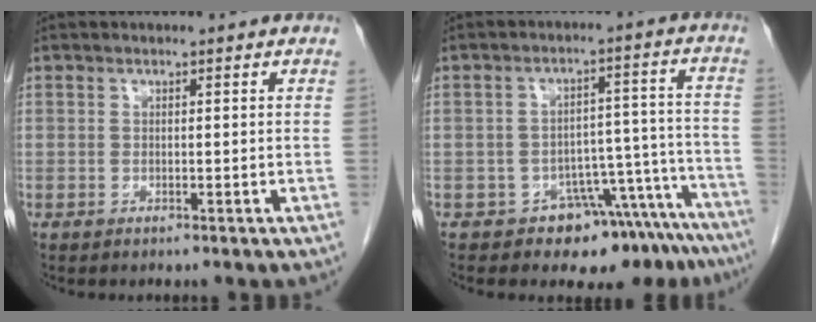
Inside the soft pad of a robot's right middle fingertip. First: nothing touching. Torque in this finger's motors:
{"motor_torque": [0.15, -0.15, 0.04, 0.02]}